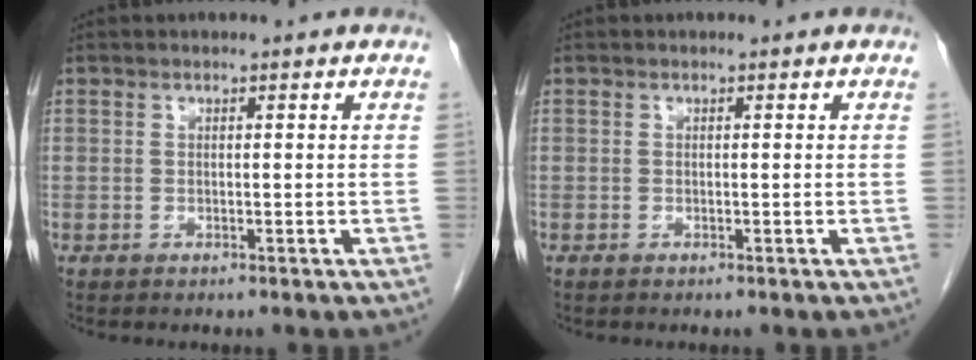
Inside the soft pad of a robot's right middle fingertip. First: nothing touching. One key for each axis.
{"total": 0.0}